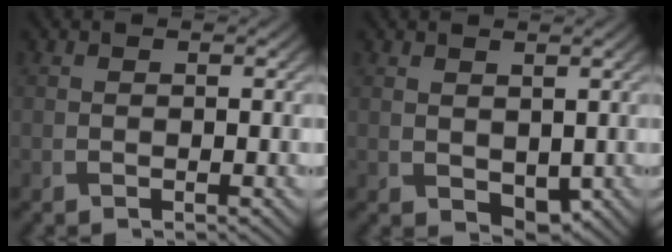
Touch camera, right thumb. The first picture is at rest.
{"total": 3.0, "force": [0.5, 2.0, 2.2], "torque": [-0.042, -0.010, 0.014]}